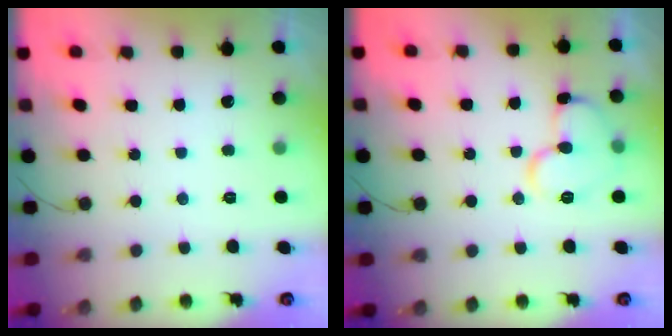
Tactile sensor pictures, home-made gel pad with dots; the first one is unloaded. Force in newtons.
{"total": 11.3, "press": 11.2, "slide": 1.3}